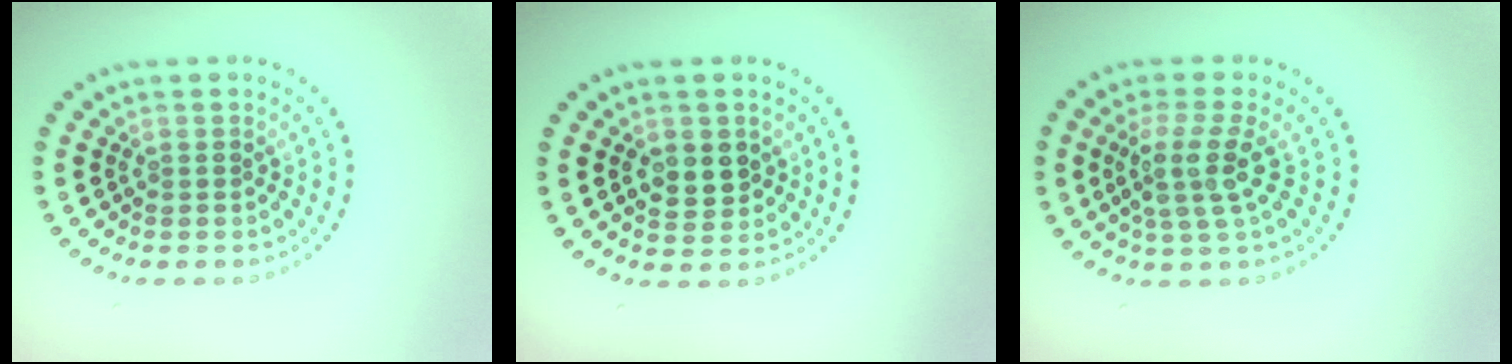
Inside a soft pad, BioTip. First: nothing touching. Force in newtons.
{"total": 2.5, "press": 2.5, "slide": 0.3}
{"total": 3.7, "press": 2.8, "slide": 2.4}